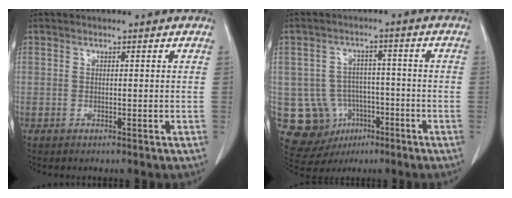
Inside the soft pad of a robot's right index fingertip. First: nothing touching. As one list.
[{"total": 10.7, "force": [-3.6, 9.7, 2.9], "torque": [-0.063, 0.024, -0.038]}]